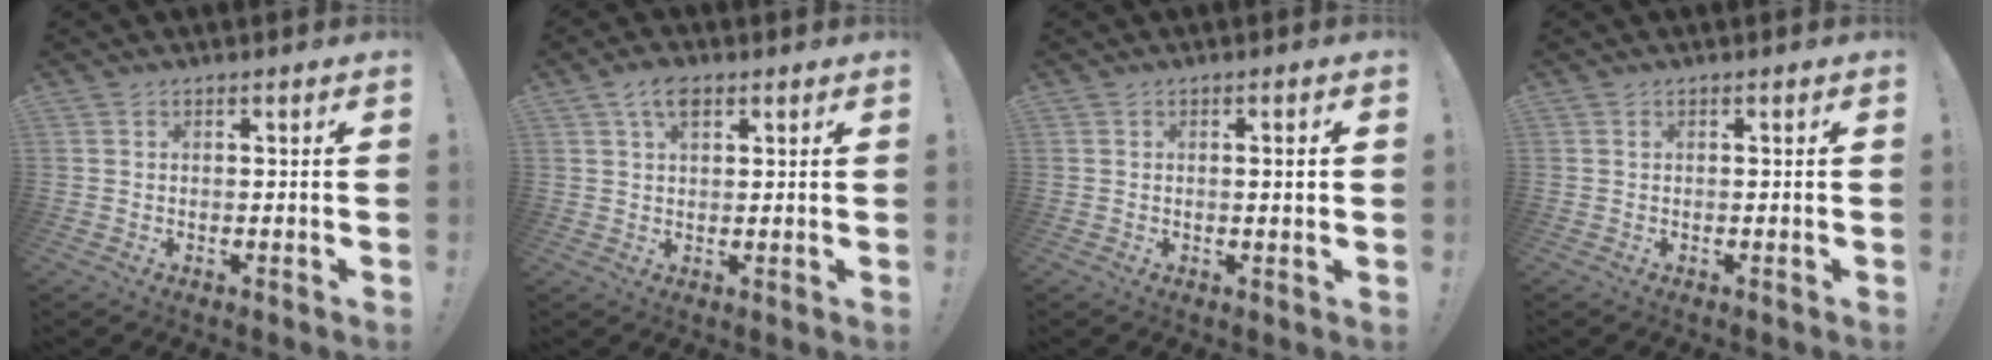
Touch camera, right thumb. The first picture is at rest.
{"total": 5.4, "force": [2.8, 3.0, 3.6], "torque": [-0.063, -0.001, 0.050]}
{"total": 2.5, "force": [0.5, 0.1, 2.5], "torque": [-0.040, -0.001, 0.004]}
{"total": 0.0}